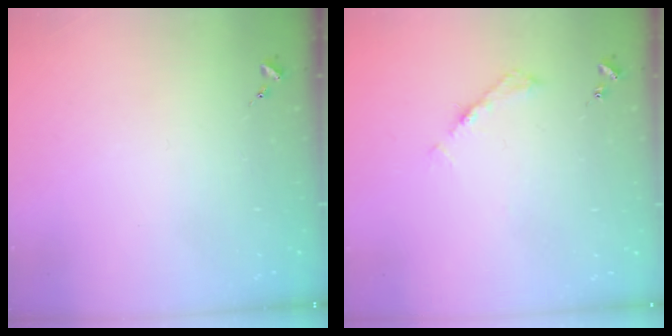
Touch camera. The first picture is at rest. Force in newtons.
{"total": 5.3, "press": 5.3, "slide": 0.5}